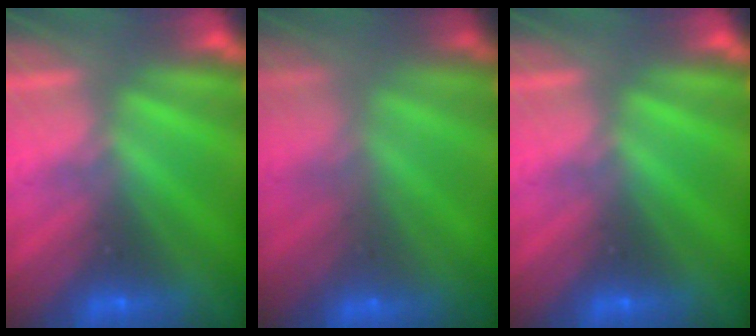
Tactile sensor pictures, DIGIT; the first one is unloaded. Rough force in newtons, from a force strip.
{"total": 7.0}
{"total": 0.0}